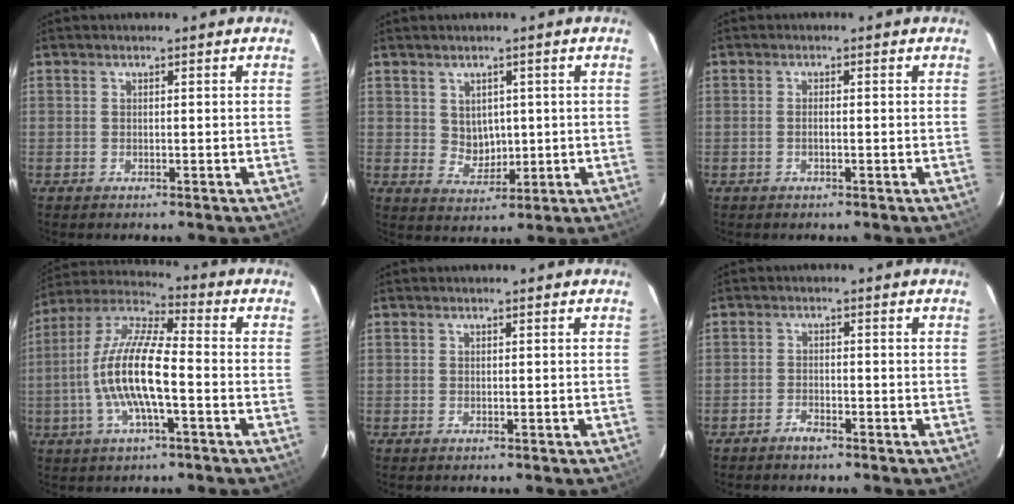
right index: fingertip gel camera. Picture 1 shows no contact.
{"total": 4.7, "force": [1.2, 4.1, 2.1], "torque": [-0.034, 0.003, 0.035]}
{"total": 0.9, "force": [-0.2, 0.2, 0.9], "torque": [-0.018, 0.002, -0.006]}
{"total": 14.4, "force": [-3.0, 3.4, 13.6], "torque": [-0.271, 0.003, -0.065]}
{"total": 0.0}
{"total": 2.1, "force": [-1.8, 0.6, 0.8], "torque": [-0.024, 0.004, -0.036]}